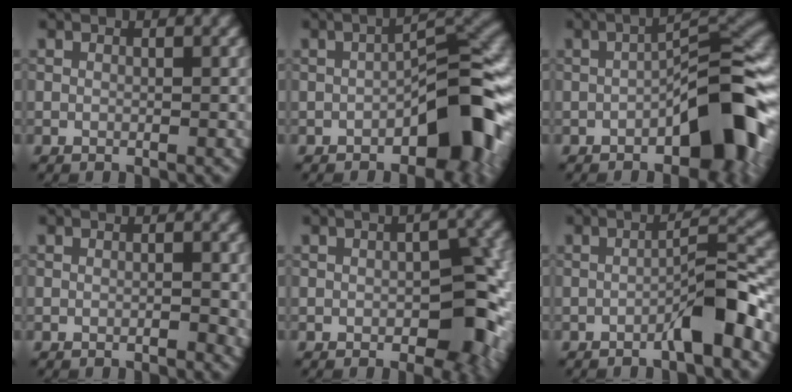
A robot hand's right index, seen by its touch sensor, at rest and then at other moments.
{"total": 7.8, "force": [-3.1, 3.1, 6.5], "torque": [-0.070, 0.024, -0.055]}
{"total": 8.8, "force": [-3.2, 2.9, 7.6], "torque": [-0.089, 0.026, -0.058]}
{"total": 1.1, "force": [-0.4, 0.3, 1.0], "torque": [-0.014, 0.001, -0.004]}
{"total": 6.2, "force": [-1.1, 3.1, 5.3], "torque": [-0.060, 0.001, -0.015]}
{"total": 4.3, "force": [-2.1, 0.5, 3.7], "torque": [-0.057, 0.018, -0.039]}